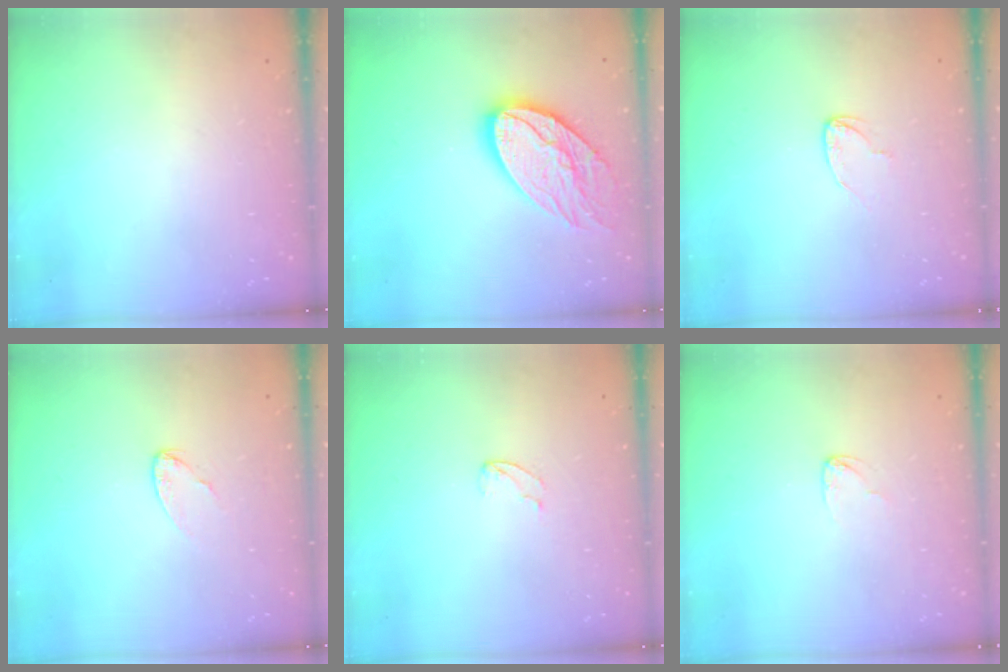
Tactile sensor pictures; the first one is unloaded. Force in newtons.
{"total": 17.3, "press": 17.3, "slide": 1.4}
{"total": 3.6, "press": 3.6, "slide": 0.2}
{"total": 3.9, "press": 3.9, "slide": 0.4}
{"total": 3.2, "press": 3.2, "slide": 0.3}
{"total": 2.9, "press": 2.9, "slide": 0.2}